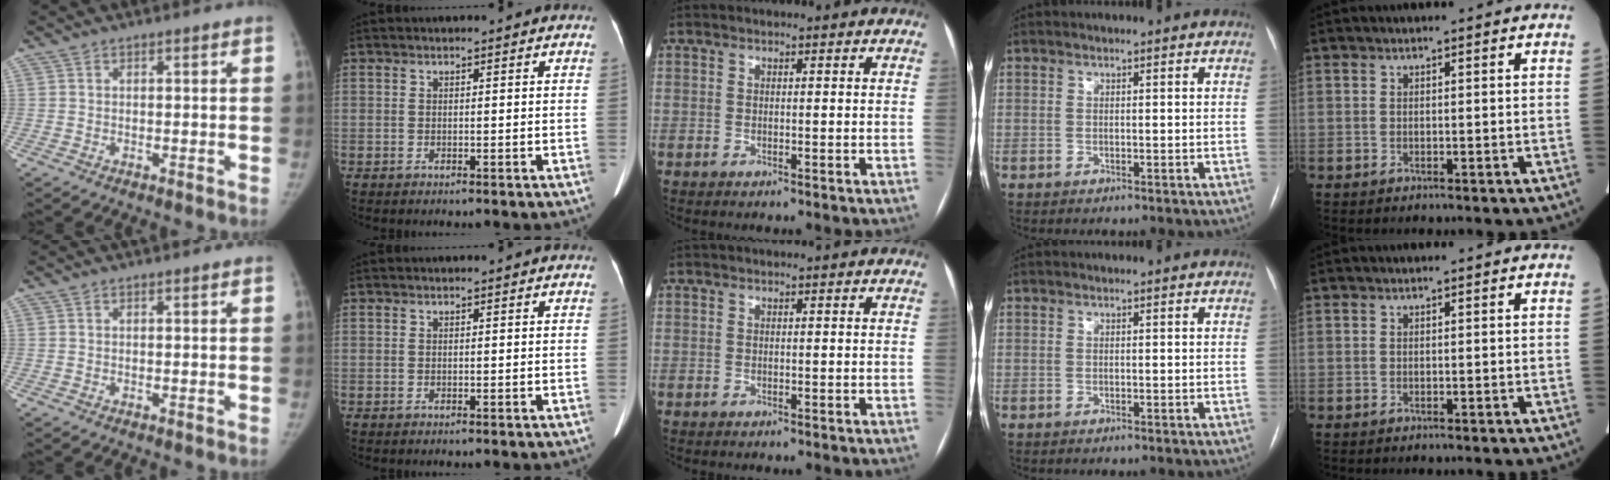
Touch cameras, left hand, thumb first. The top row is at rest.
{}